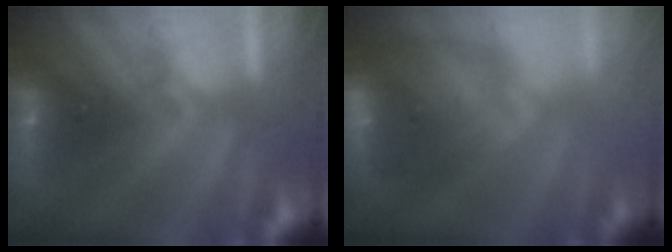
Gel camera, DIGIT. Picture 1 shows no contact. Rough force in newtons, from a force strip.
{"total": 7.1}